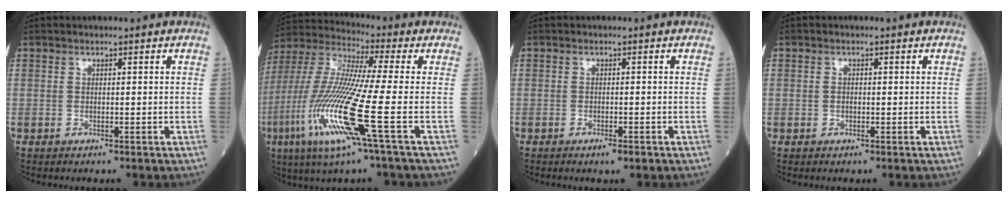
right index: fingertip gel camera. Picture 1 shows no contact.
{"total": 17.0, "force": [-5.7, -0.3, 16.1], "torque": [-0.351, -0.024, -0.119]}
{"total": 1.4, "force": [-0.9, 0.2, 1.1], "torque": [-0.014, -0.001, -0.014]}
{"total": 0.6, "force": [-0.1, 0.4, 0.4], "torque": [-0.009, 0.001, -0.004]}